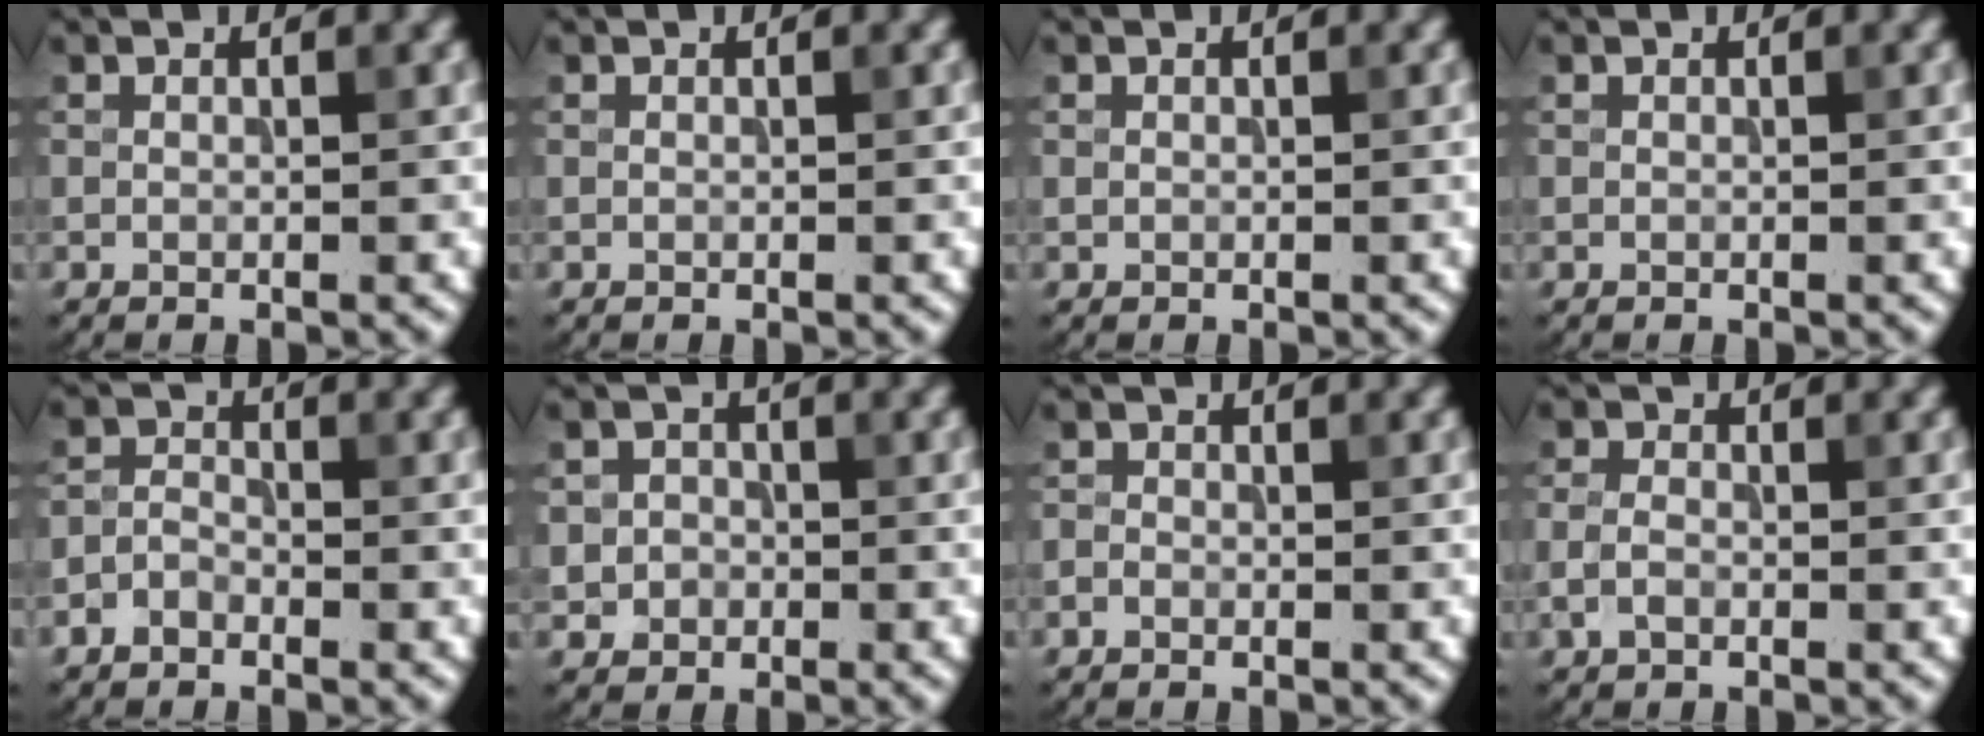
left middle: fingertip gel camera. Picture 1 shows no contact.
{"total": 0.0}
{"total": 0.0}
{"total": 0.0}
{"total": 1.9, "force": [-1.2, 1.2, 0.7], "torque": [-0.012, 0.006, -0.030]}
{"total": 2.4, "force": [-0.4, 2.3, 0.5], "torque": [0.016, -0.002, -0.018]}
{"total": 0.8, "force": [-0.5, 0.5, 0.2], "torque": [-0.003, 0.000, -0.013]}
{"total": 1.7, "force": [-0.7, 1.1, 1.1], "torque": [-0.023, 0.004, -0.018]}